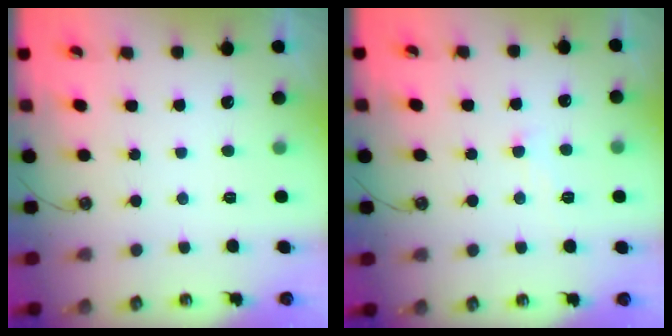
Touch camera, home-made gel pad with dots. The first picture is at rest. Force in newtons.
{"total": 0.8, "press": 0.6, "slide": 0.5}